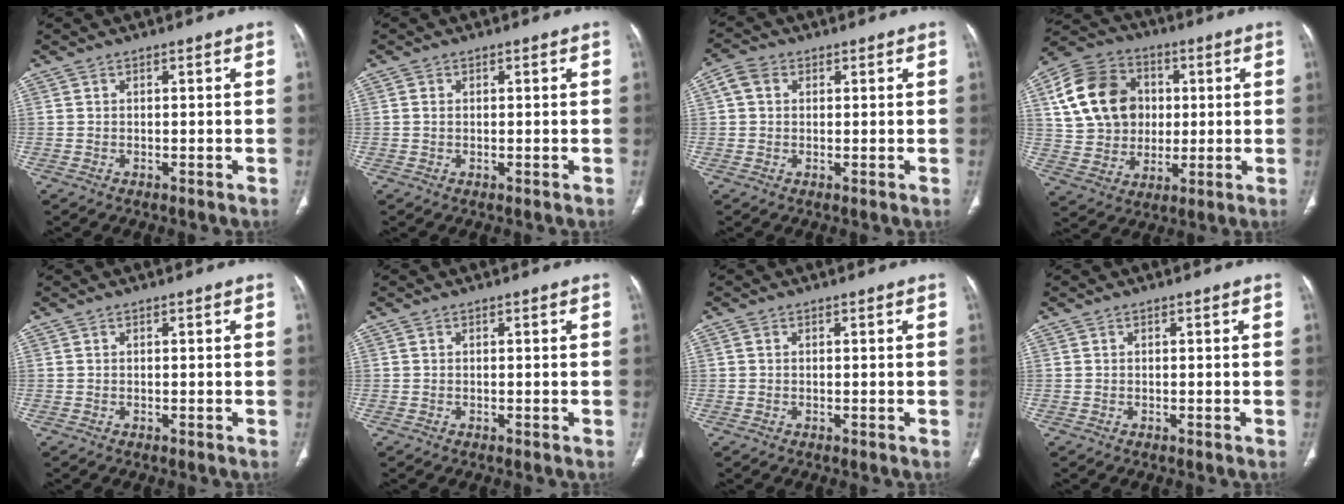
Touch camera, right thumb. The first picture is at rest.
{"total": 0.8, "force": [0.1, 0.6, 0.5], "torque": [-0.010, 0.001, 0.003]}
{"total": 3.7, "force": [1.0, 3.0, 2.0], "torque": [-0.035, 0.011, 0.019]}
{"total": 17.5, "force": [3.6, 14.2, 9.5], "torque": [-0.153, 0.014, 0.068]}
{"total": 0.0}
{"total": 0.0}
{"total": 0.6, "force": [0.2, 0.4, 0.4], "torque": [-0.009, 0.002, 0.004]}
{"total": 0.0}